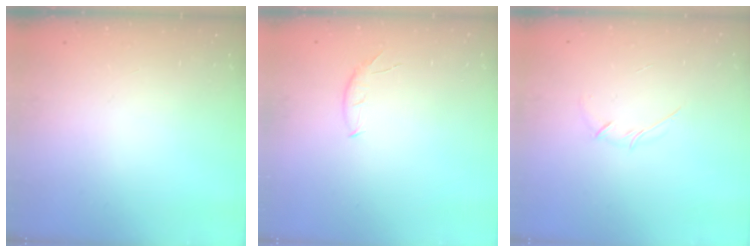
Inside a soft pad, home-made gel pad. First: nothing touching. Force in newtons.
{"total": 6.7, "press": 6.6, "slide": 1.0}
{"total": 2.7, "press": 2.6, "slide": 0.6}